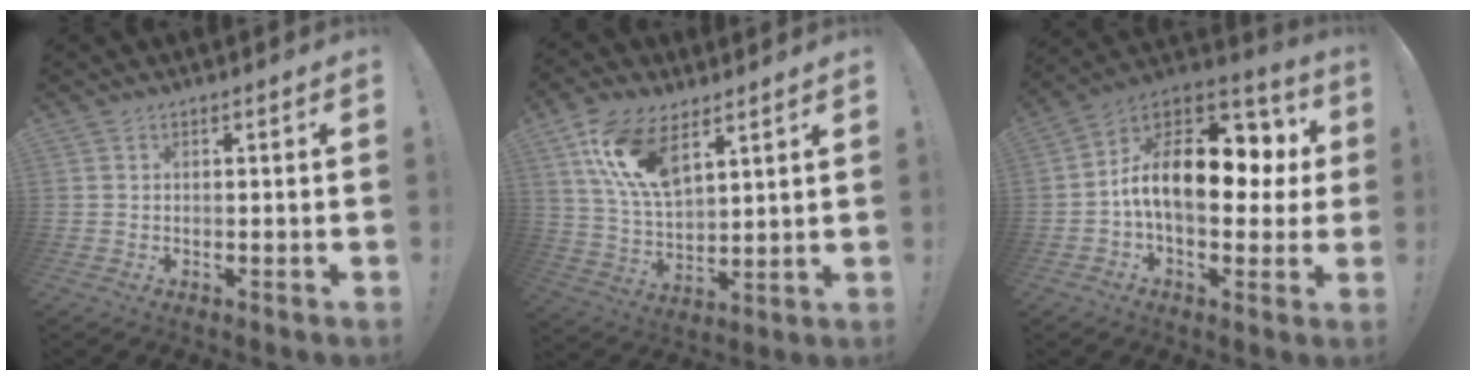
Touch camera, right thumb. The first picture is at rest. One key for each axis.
{"total": 14.8, "fx": 8.7, "fy": 7.3, "fz": 9.6, "tx": -0.201, "ty": -0.037, "tz": 0.161}
{"total": 18.7, "fx": 1.1, "fy": 10.7, "fz": 15.3, "tx": -0.249, "ty": 0.007, "tz": 0.023}